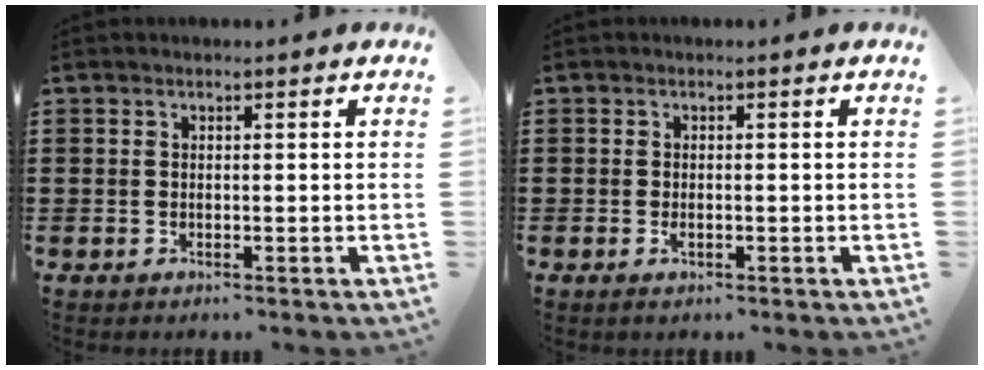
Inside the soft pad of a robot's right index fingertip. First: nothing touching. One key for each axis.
{"total": 0.9, "fx": -0.4, "fy": 0.2, "fz": 0.8, "tx": -0.017, "ty": -0.005, "tz": -0.006}